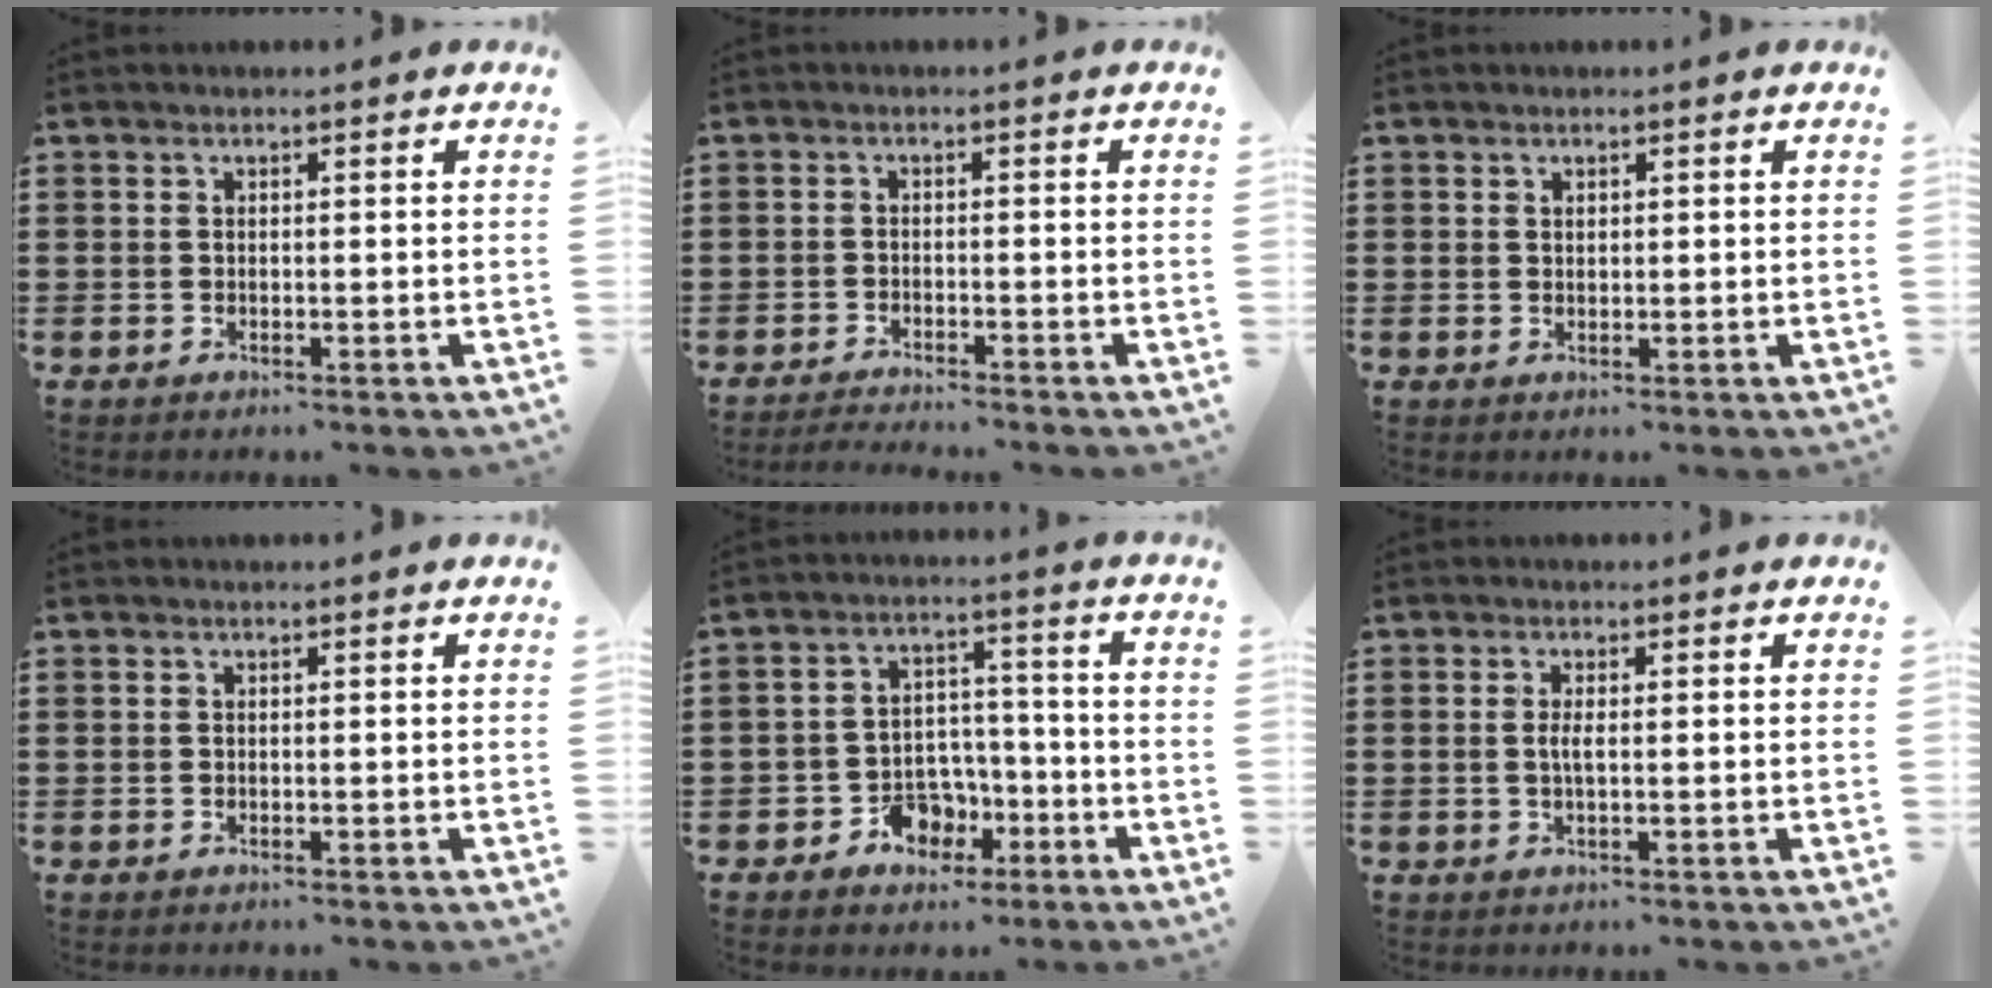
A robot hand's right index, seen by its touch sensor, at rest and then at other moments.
{"total": 1.9, "force": [-1.9, -0.1, 0.0], "torque": [-0.004, 0.002, -0.039]}
{"total": 0.7, "force": [0.5, 0.5, 0.2], "torque": [-0.005, 0.003, 0.010]}
{"total": 0.0}
{"total": 5.7, "force": [-3.0, 4.5, 1.8], "torque": [-0.036, 0.020, -0.052]}
{"total": 1.9, "force": [-0.1, 0.3, 1.9], "torque": [-0.044, -0.005, -0.004]}